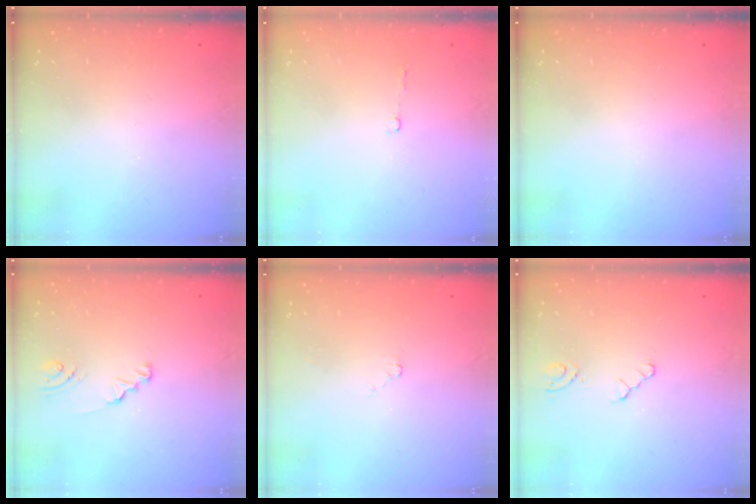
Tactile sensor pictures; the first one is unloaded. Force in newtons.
{"total": 2.6, "press": 2.5, "slide": 0.5}
{"total": 0.0}
{"total": 1.7, "press": 1.7, "slide": 0.2}
{"total": 1.8, "press": 1.7, "slide": 0.4}
{"total": 2.1, "press": 2.1, "slide": 0.3}